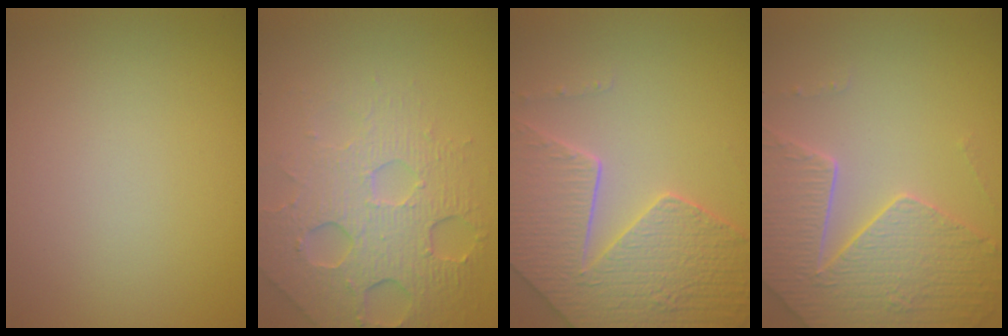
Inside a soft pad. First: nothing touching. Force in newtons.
{"total": 6.8, "press": 4.9, "slide": 4.7}
{"total": 8.8, "press": 6.2, "slide": 6.2}
{"total": 6.3, "press": 5.2, "slide": 3.6}